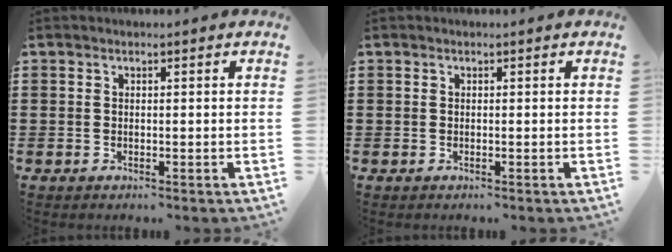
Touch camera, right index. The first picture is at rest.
{"total": 0.0}